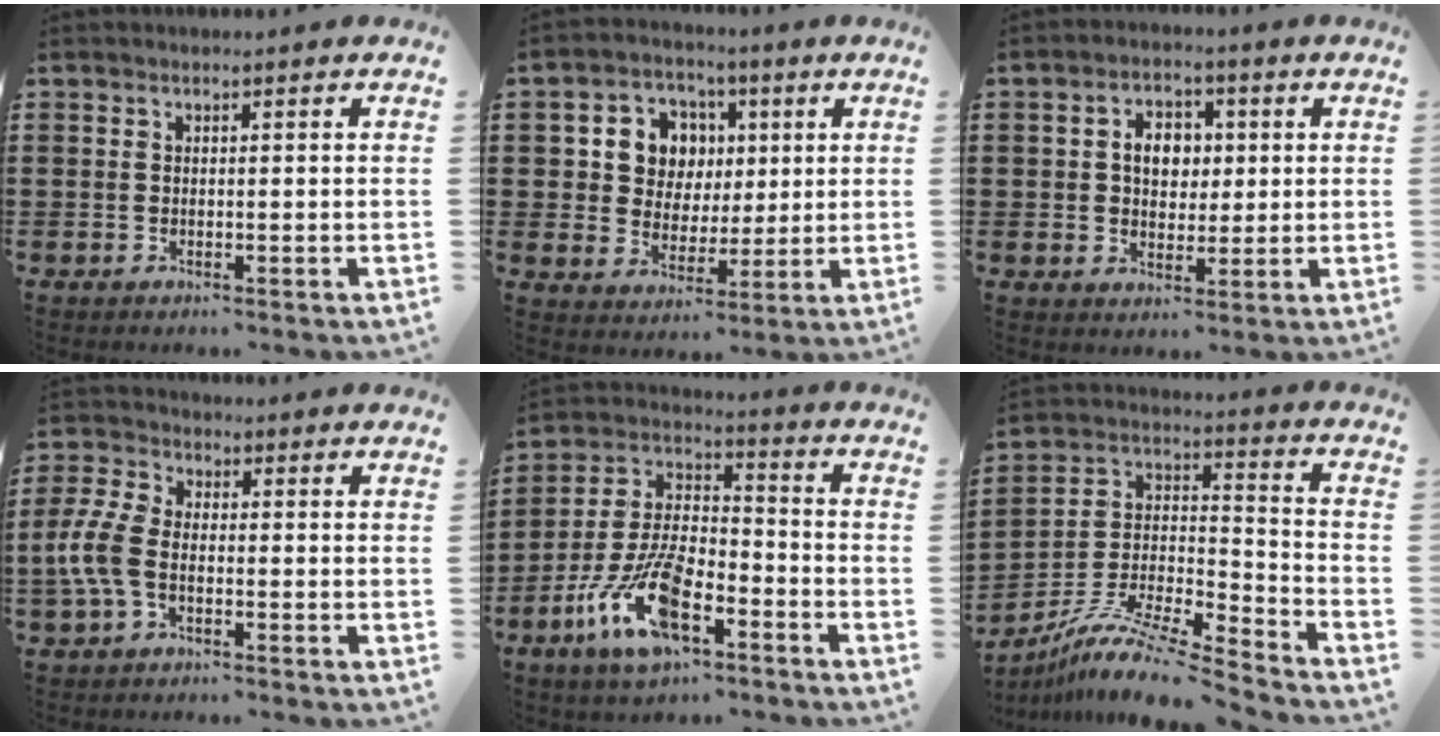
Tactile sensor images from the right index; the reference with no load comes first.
{"total": 7.7, "force": [1.8, 7.1, 2.4], "torque": [-0.075, 0.018, 0.033]}
{"total": 5.2, "force": [0.6, 3.9, 3.3], "torque": [-0.069, 0.013, 0.003]}
{"total": 6.0, "force": [-2.0, 3.2, 4.7], "torque": [-0.133, -0.010, -0.046]}
{"total": 13.3, "force": [-7.2, 5.9, 9.5], "torque": [-0.210, 0.013, -0.138]}
{"total": 10.7, "force": [-9.2, 0.9, 5.5], "torque": [-0.120, 0.000, -0.189]}